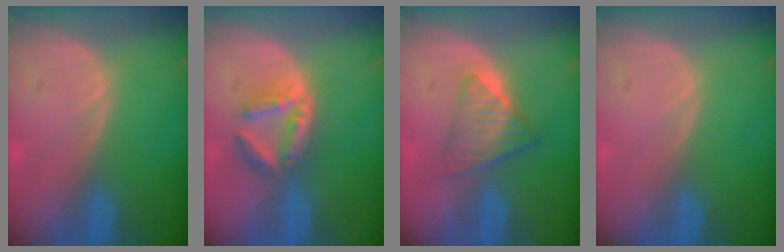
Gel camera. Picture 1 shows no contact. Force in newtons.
{"total": 5.4, "press": 5.3, "slide": 1.0}
{"total": 6.1, "press": 5.2, "slide": 3.1}
{"total": 0.0}